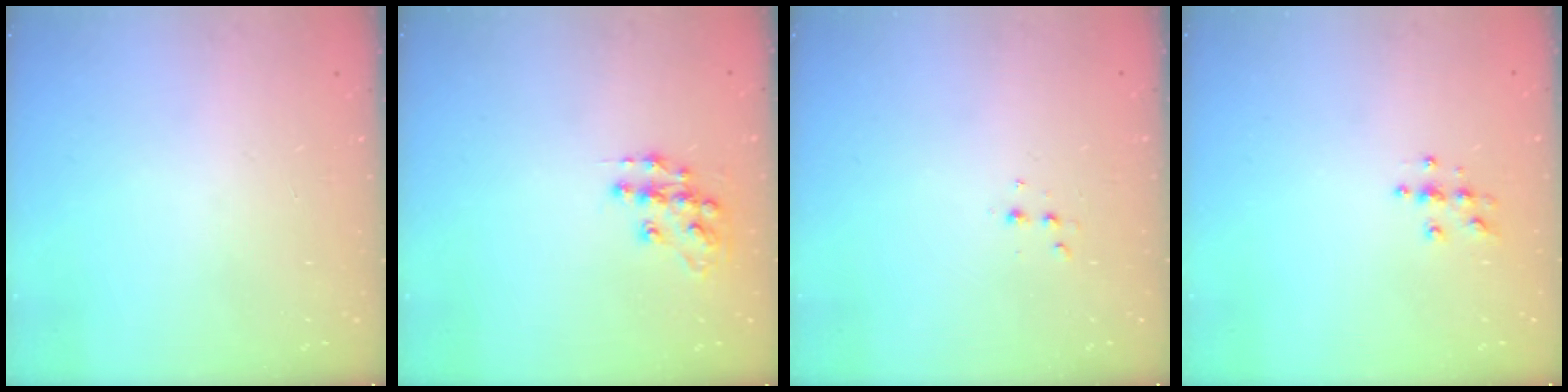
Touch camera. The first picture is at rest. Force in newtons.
{"total": 11.1, "press": 11.0, "slide": 0.7}
{"total": 2.8, "press": 2.7, "slide": 0.6}
{"total": 3.9, "press": 3.9, "slide": 0.1}